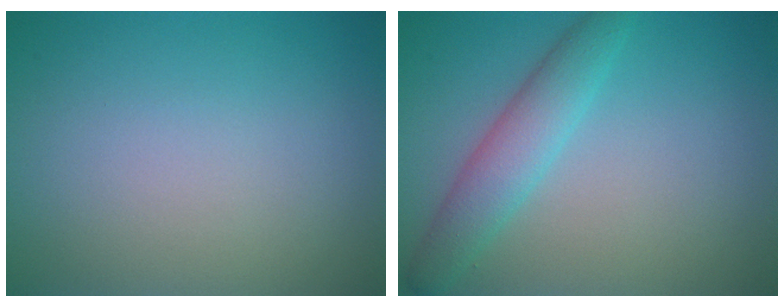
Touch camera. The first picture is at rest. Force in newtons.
{"total": 3.6, "press": 3.6, "slide": 0.0}